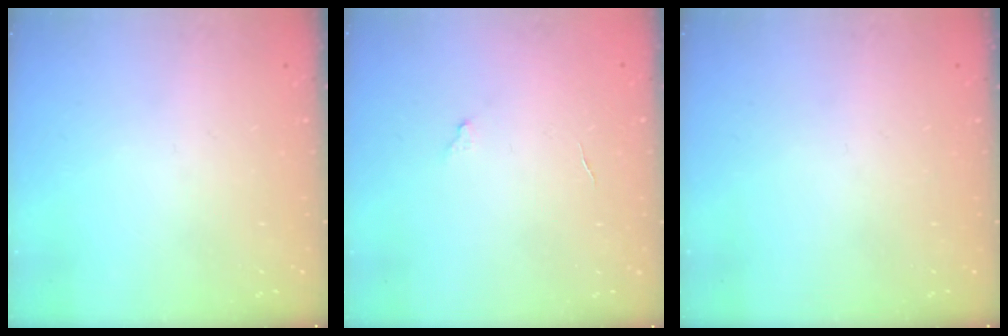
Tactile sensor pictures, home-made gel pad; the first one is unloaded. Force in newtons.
{"total": 3.0, "press": 3.0, "slide": 0.3}
{"total": 0.0}